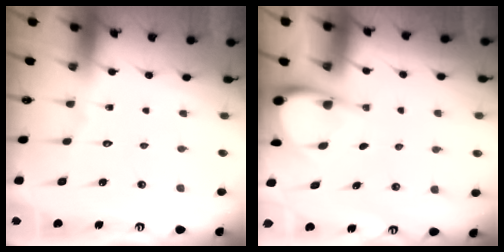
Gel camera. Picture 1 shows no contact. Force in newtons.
{"total": 4.0, "press": 4.0, "slide": 0.2}